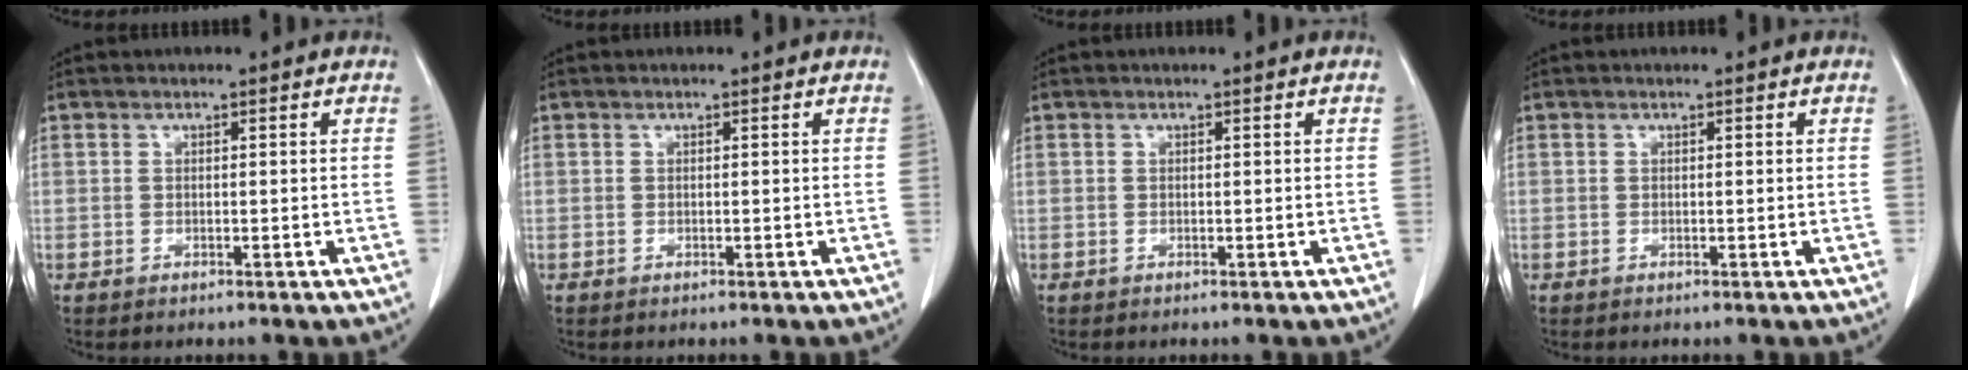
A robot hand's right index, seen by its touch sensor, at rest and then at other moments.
{"total": 0.0}
{"total": 0.0}
{"total": 0.0}